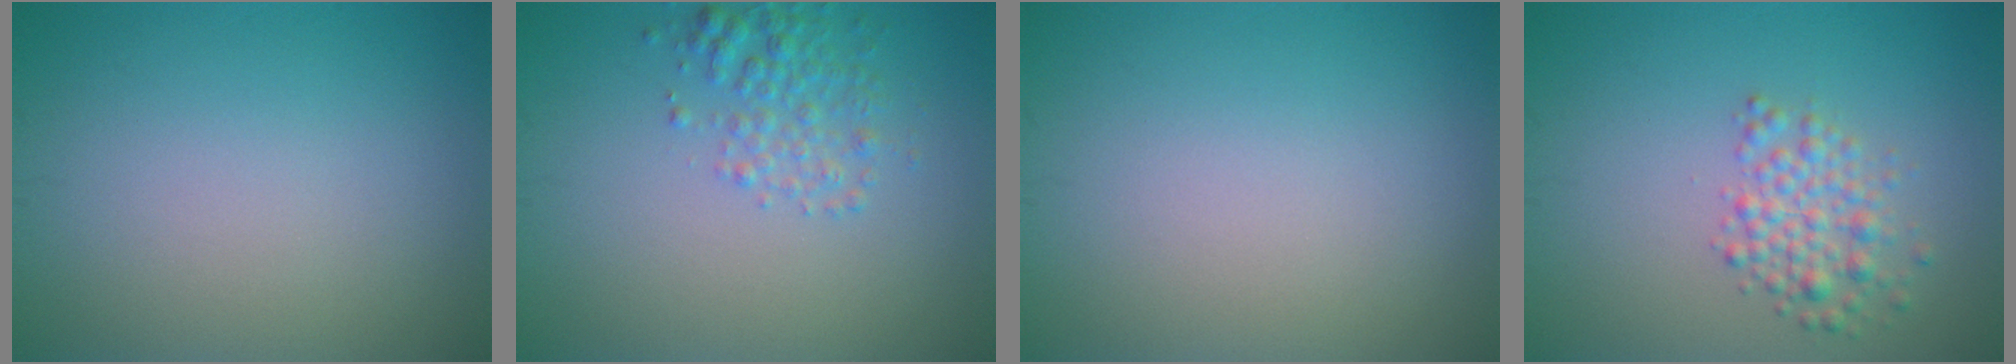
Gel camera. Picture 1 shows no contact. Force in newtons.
{"total": 2.5, "press": 2.5, "slide": 0.1}
{"total": 0.0}
{"total": 2.8, "press": 2.8, "slide": 0.0}